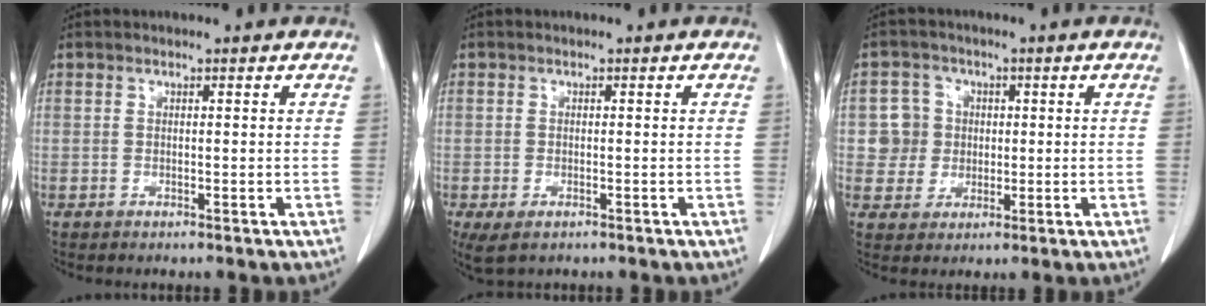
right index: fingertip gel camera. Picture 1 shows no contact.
{"total": 3.5, "force": [-2.0, 1.8, 2.4], "torque": [-0.050, -0.011, -0.023]}
{"total": 5.4, "force": [0.4, 5.3, 0.5], "torque": [-0.002, 0.015, 0.011]}